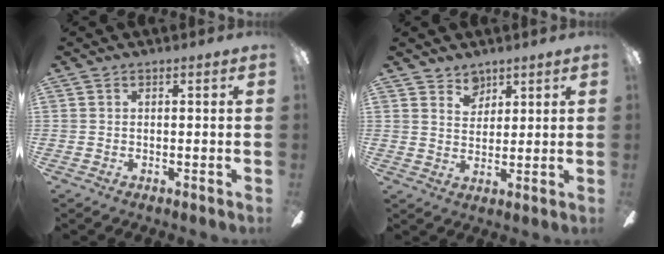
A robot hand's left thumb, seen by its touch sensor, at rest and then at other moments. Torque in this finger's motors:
{"motor_torque": [0.28, -0.22, -0.09, 0.00, -0.02]}